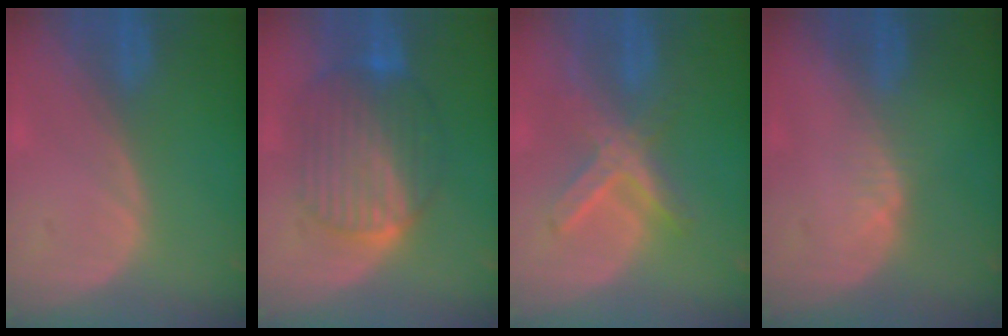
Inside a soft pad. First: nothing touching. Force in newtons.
{"total": 10.1, "press": 10.0, "slide": 0.9}
{"total": 7.0, "press": 6.2, "slide": 3.2}
{"total": 1.7, "press": 1.5, "slide": 0.8}